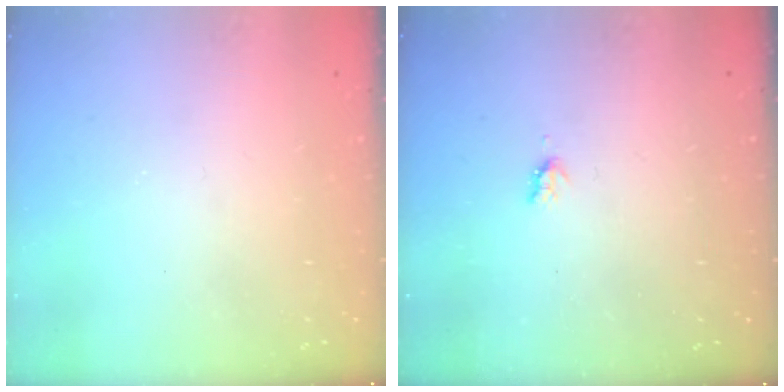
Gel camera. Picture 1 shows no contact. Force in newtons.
{"total": 2.4, "press": 2.4, "slide": 0.4}